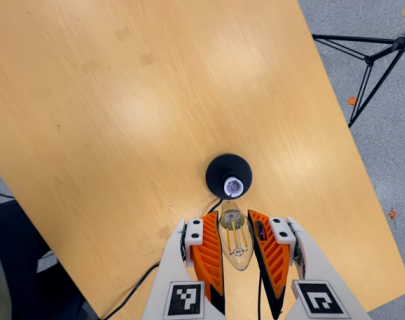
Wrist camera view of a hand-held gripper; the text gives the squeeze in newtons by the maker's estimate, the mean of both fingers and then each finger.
{"total": 15.2, "left": 15.2, "right": 15.1}